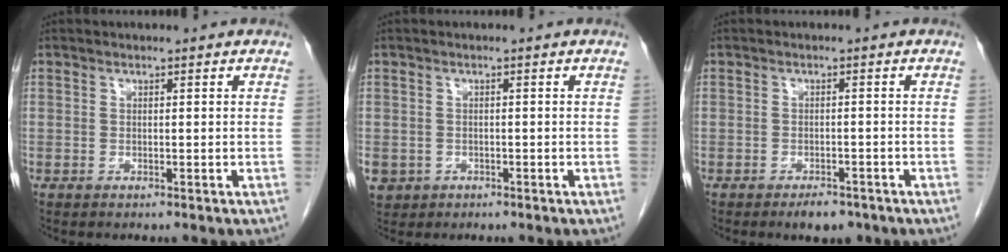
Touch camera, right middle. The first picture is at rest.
{"total": 4.0, "force": [-1.9, 3.5, 0.9], "torque": [-0.020, 0.001, -0.026]}
{"total": 3.1, "force": [-2.3, 1.3, 1.7], "torque": [-0.028, -0.003, -0.026]}